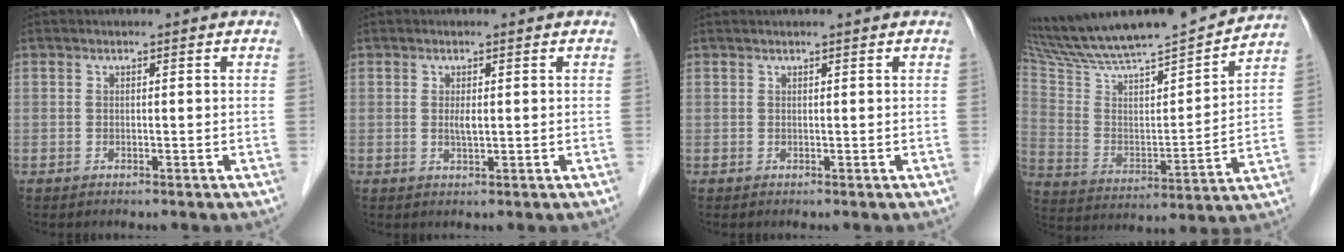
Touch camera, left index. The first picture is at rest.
{"total": 1.5, "force": [0.2, 0.3, 1.5], "torque": [-0.032, -0.002, 0.005]}
{"total": 1.4, "force": [1.3, 0.0, 0.6], "torque": [-0.006, 0.019, 0.021]}
{"total": 22.8, "force": [21.2, 1.3, 8.4], "torque": [-0.152, -0.018, 0.339]}